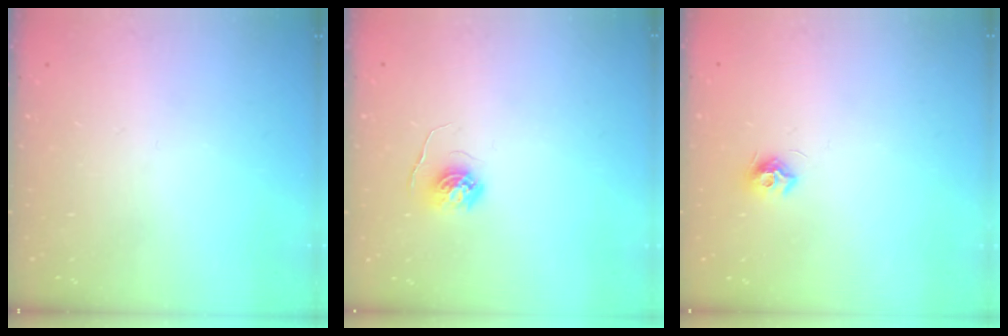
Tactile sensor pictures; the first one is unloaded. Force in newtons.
{"total": 5.5, "press": 5.5, "slide": 0.3}
{"total": 7.0, "press": 6.9, "slide": 0.4}